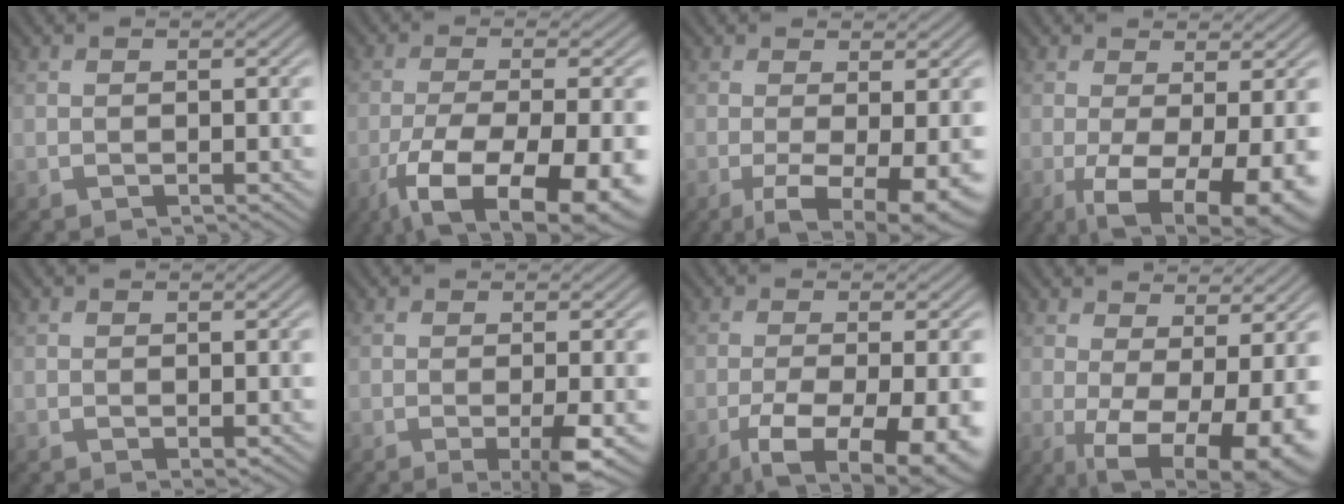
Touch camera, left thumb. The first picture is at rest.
{"total": 14.5, "force": [-7.4, 5.0, 11.5], "torque": [-0.220, -0.034, -0.112]}
{"total": 6.6, "force": [-2.2, 1.6, 6.0], "torque": [-0.101, -0.005, -0.033]}
{"total": 9.8, "force": [-2.8, 3.2, 8.8], "torque": [-0.153, -0.014, -0.035]}
{"total": 0.6, "force": [0.0, 0.3, 0.5], "torque": [-0.006, -0.004, -0.001]}
{"total": 4.1, "force": [-1.1, 0.5, 3.9], "torque": [-0.068, -0.002, -0.021]}
{"total": 11.2, "force": [-5.3, 3.6, 9.2], "torque": [-0.161, -0.022, -0.073]}
{"total": 11.6, "force": [-1.5, 4.7, 10.5], "torque": [-0.163, -0.004, -0.014]}